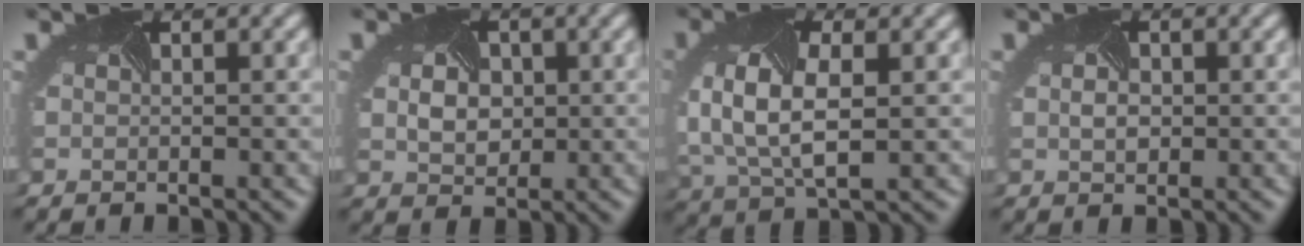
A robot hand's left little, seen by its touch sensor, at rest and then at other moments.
{"total": 3.3, "force": [0.3, 2.7, 2.0], "torque": [-0.040, -0.001, 0.006]}
{"total": 7.1, "force": [0.1, 4.1, 5.8], "torque": [-0.137, -0.011, 0.006]}
{"total": 1.9, "force": [0.1, 1.5, 1.2], "torque": [-0.018, 0.001, 0.005]}